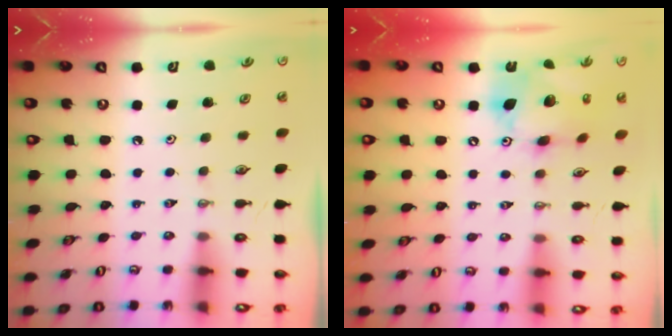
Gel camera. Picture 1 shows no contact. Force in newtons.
{"total": 14.5, "press": 14.5, "slide": 1.4}